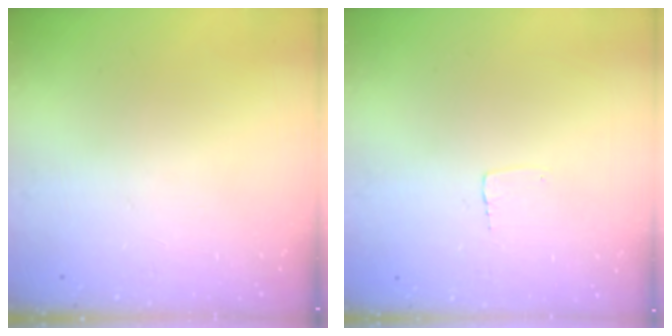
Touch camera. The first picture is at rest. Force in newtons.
{"total": 2.3, "press": 2.3, "slide": 0.1}